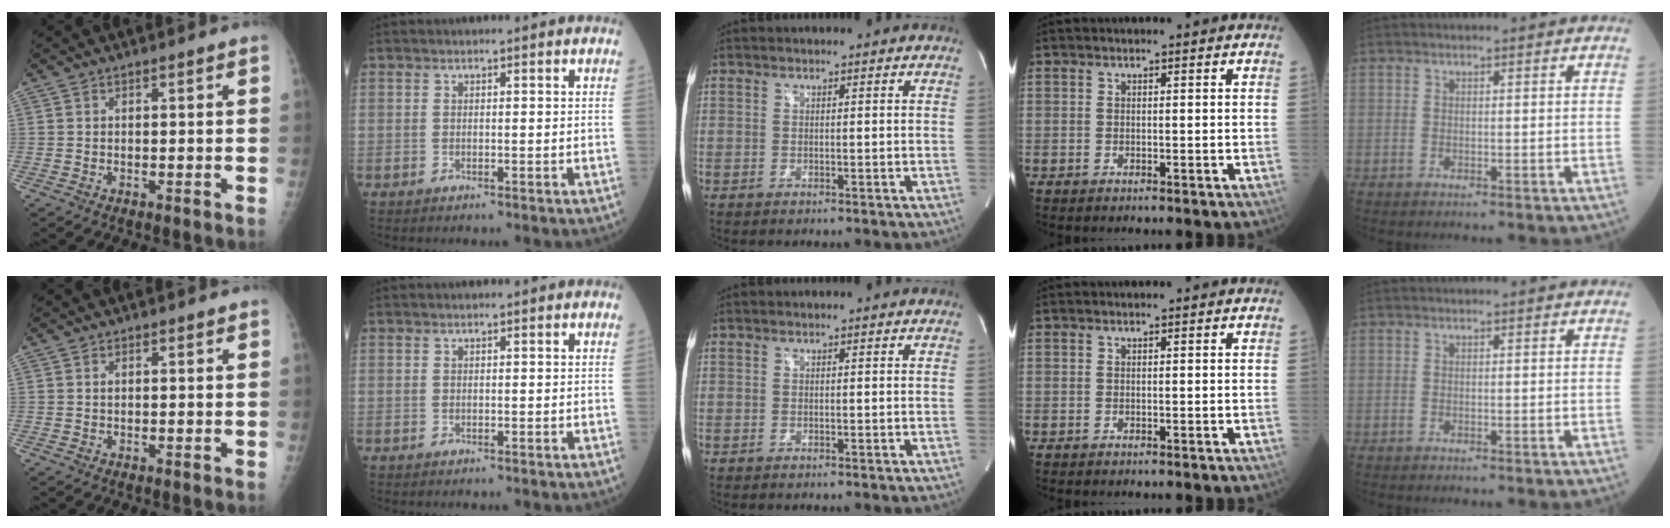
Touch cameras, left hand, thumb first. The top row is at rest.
{"thumb": {"total": 0.7, "force": [0.4, 0.4, 0.3], "torque": [-0.001, -0.002, 0.005]}}